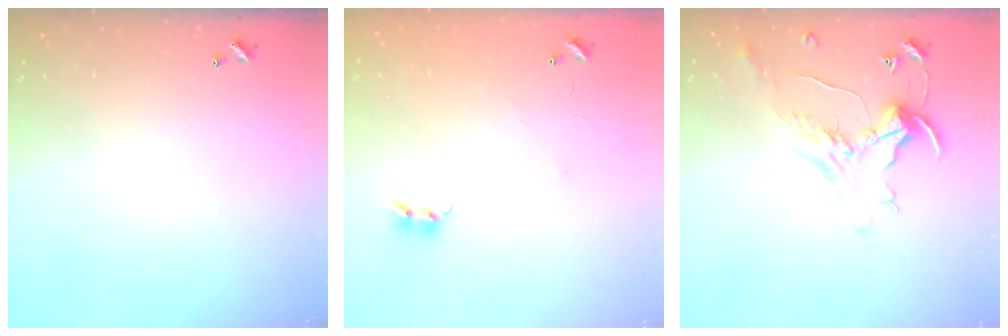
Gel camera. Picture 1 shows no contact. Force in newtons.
{"total": 5.1, "press": 4.9, "slide": 1.1}
{"total": 0.8, "press": 0.0, "slide": 0.8}